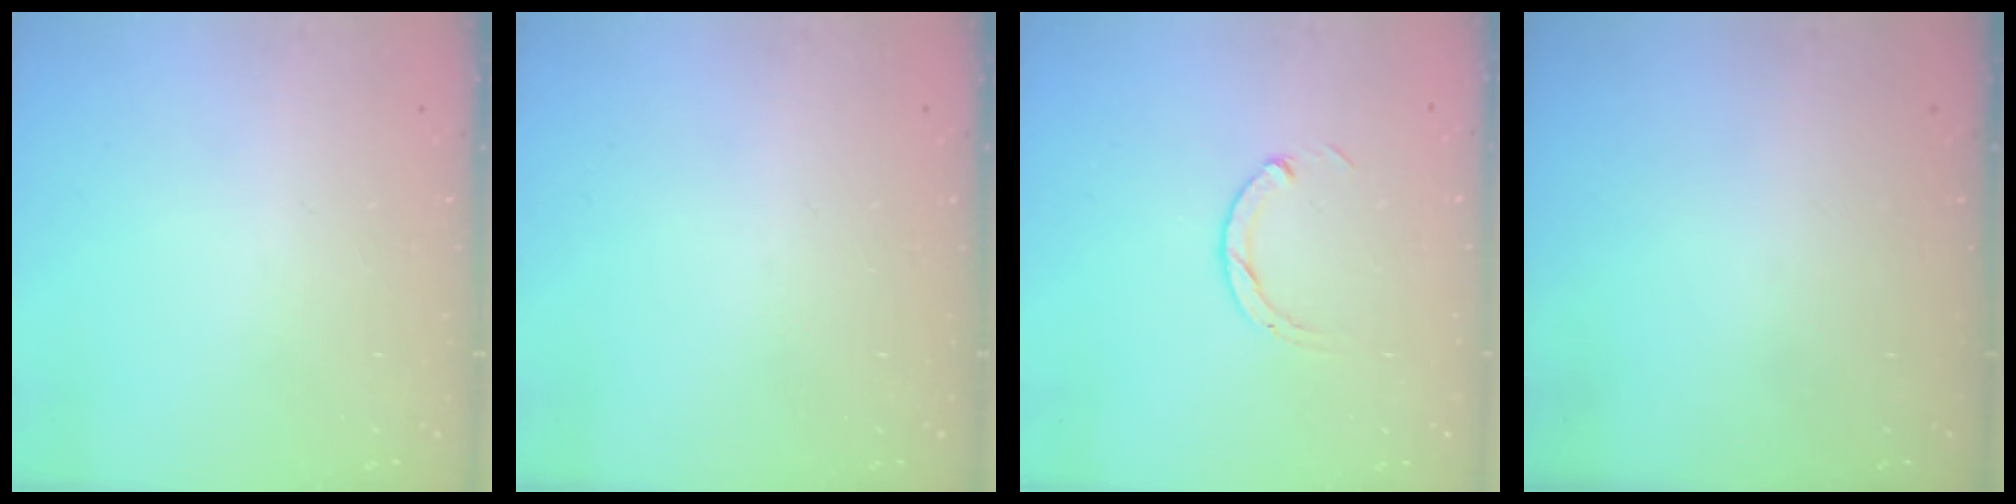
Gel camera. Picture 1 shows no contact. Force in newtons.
{"total": 0.0}
{"total": 3.0, "press": 2.9, "slide": 0.4}
{"total": 0.0}